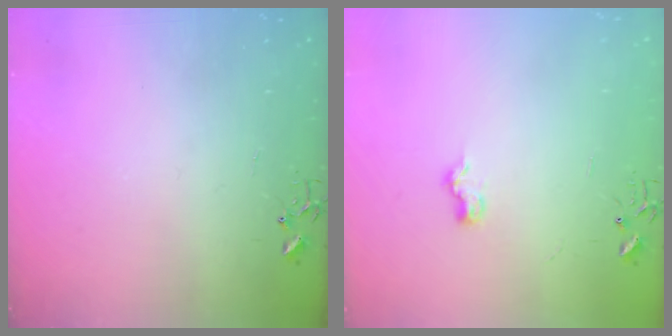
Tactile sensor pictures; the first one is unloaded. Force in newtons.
{"total": 6.3, "press": 6.3, "slide": 0.8}